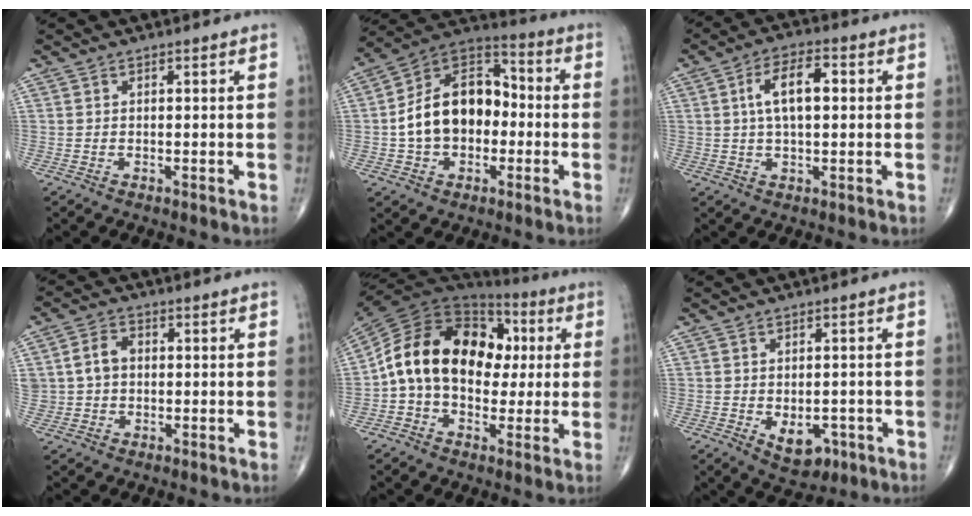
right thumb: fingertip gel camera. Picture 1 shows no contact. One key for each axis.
{"total": 16.9, "fx": -1.4, "fy": 11.8, "fz": 12.1, "tx": -0.173, "ty": 0.042, "tz": -0.032}
{"total": 8.7, "fx": 1.4, "fy": 4.1, "fz": 7.6, "tx": -0.131, "ty": 0.015, "tz": 0.021}
{"total": 5.5, "fx": 0.4, "fy": 4.3, "fz": 3.3, "tx": -0.055, "ty": 0.013, "tz": 0.007}
{"total": 20.3, "fx": 1.4, "fy": 14.2, "fz": 14.5, "tx": -0.237, "ty": 0.038, "tz": 0.017}
{"total": 6.5, "fx": -2.1, "fy": 4.1, "fz": 4.6, "tx": -0.044, "ty": 0.005, "tz": -0.016}